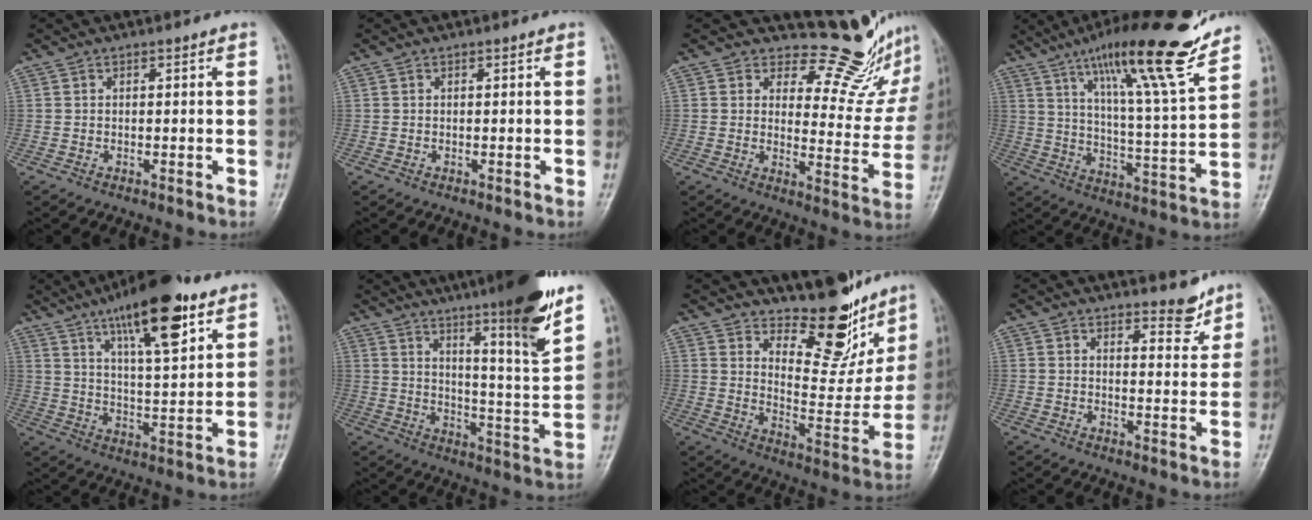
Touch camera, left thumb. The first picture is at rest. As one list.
[{"total": 0.0}, {"total": 14.1, "force": [12.8, 5.0, 3.5], "torque": [0.001, -0.137, 0.146]}, {"total": 20.3, "force": [14.2, 2.0, 14.4], "torque": [-0.206, -0.068, 0.225]}, {"total": 17.4, "force": [10.1, 4.9, 13.2], "torque": [-0.187, -0.040, 0.164]}, {"total": 18.0, "force": [11.7, 1.2, 13.6], "torque": [-0.184, -0.066, 0.177]}, {"total": 14.7, "force": [11.9, 5.7, 6.4], "torque": [-0.040, -0.097, 0.184]}, {"total": 4.7, "force": [3.9, 1.6, 2.0], "torque": [-0.007, -0.033, 0.056]}]